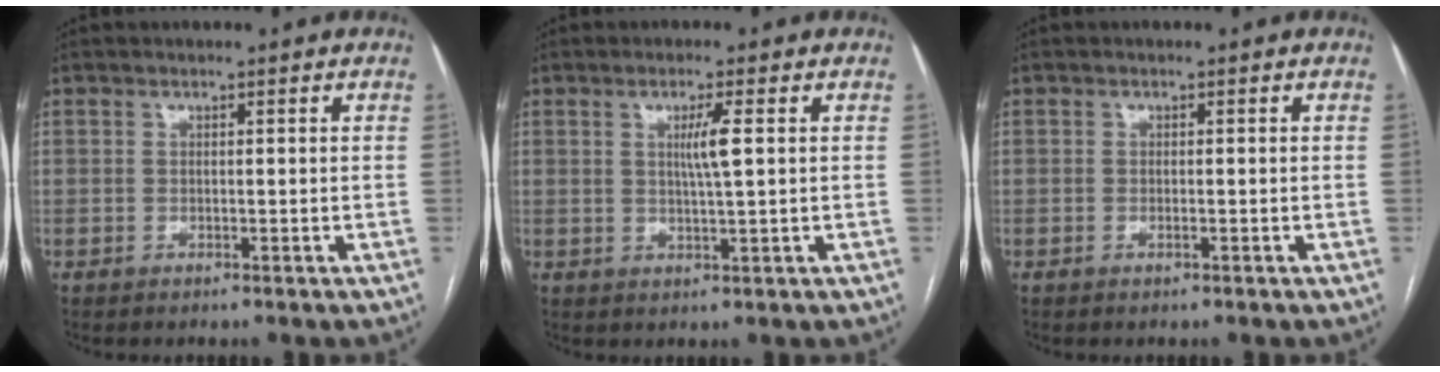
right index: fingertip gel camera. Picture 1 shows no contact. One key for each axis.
{"total": 3.6, "fx": 0.8, "fy": -0.3, "fz": 3.5, "tx": -0.065, "ty": -0.004, "tz": 0.014}
{"total": 0.5, "fx": -0.3, "fy": 0.1, "fz": 0.4, "tx": -0.011, "ty": -0.001, "tz": -0.003}